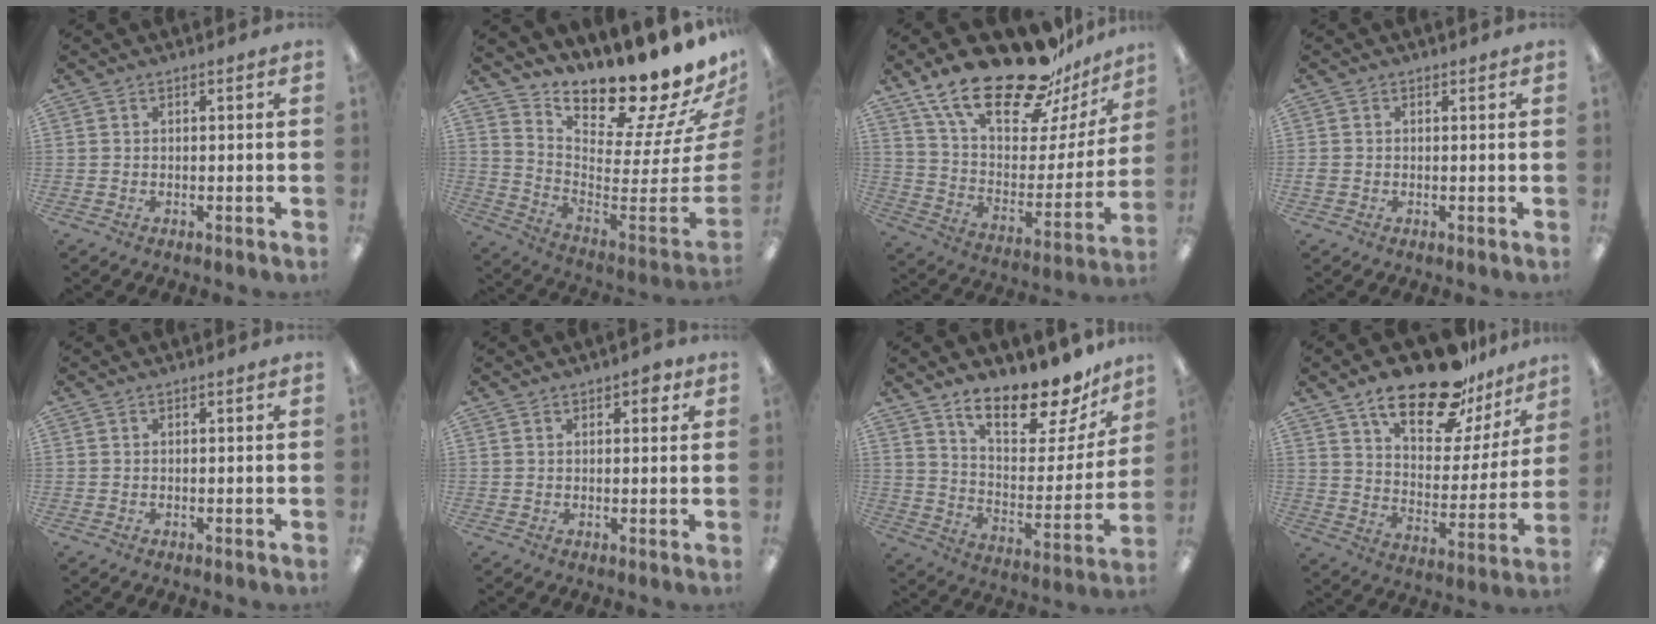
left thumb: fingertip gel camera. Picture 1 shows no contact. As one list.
[{"total": 18.5, "force": [17.3, 2.1, 6.2], "torque": [-0.061, -0.179, 0.275]}, {"total": 26.0, "force": [19.8, 9.3, 14.1], "torque": [-0.237, -0.127, 0.339]}, {"total": 1.2, "force": [-0.1, 1.1, 0.4], "torque": [-0.007, 0.004, -0.002]}, {"total": 0.0}, {"total": 2.6, "force": [1.4, 1.5, 1.7], "torque": [-0.019, -0.002, 0.020]}, {"total": 17.3, "force": [14.3, 5.3, 8.3], "torque": [-0.128, -0.107, 0.243]}, {"total": 21.6, "force": [15.8, 8.6, 11.9], "torque": [-0.188, -0.096, 0.269]}]